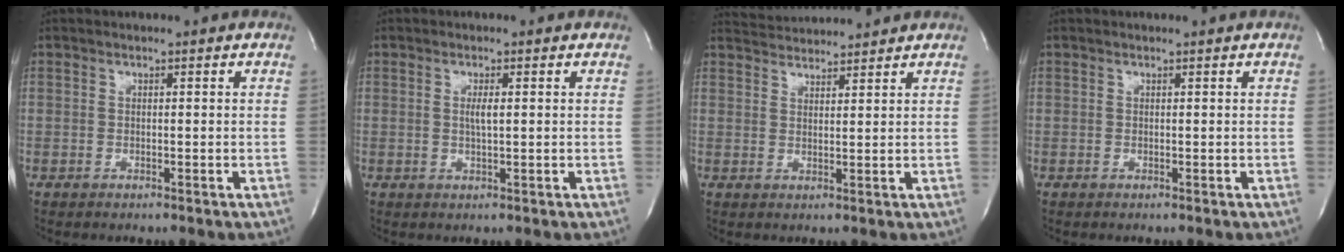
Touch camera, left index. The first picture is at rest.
{"total": 1.6, "force": [-0.2, 0.0, 1.6], "torque": [-0.035, -0.006, -0.003]}
{"total": 5.0, "force": [5.0, -0.3, 0.1], "torque": [-0.012, 0.019, 0.081]}
{"total": 0.0}